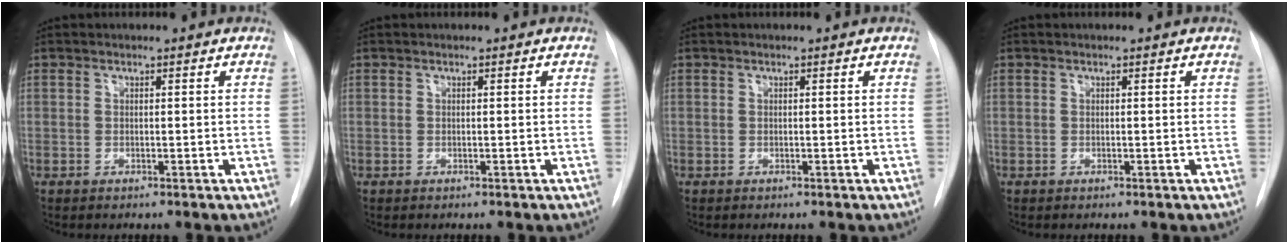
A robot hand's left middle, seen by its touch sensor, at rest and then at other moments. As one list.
[{"total": 0.0}, {"total": 0.0}, {"total": 0.0}]